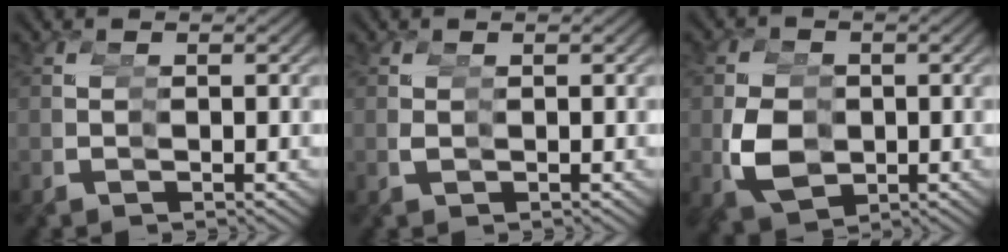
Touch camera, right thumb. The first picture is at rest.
{"total": 0.5, "force": [0.5, 0.2, 0.1], "torque": [0.004, 0.003, 0.007]}
{"total": 5.4, "force": [-0.5, 4.8, 2.4], "torque": [-0.073, -0.031, 0.014]}